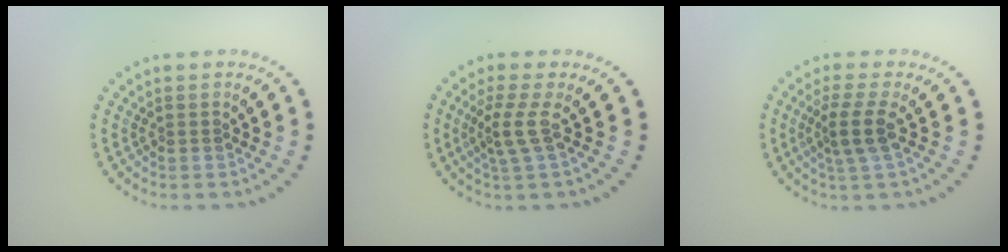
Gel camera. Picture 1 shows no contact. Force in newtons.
{"total": 2.4, "press": 1.6, "slide": 1.7}
{"total": 2.9, "press": 2.2, "slide": 1.9}